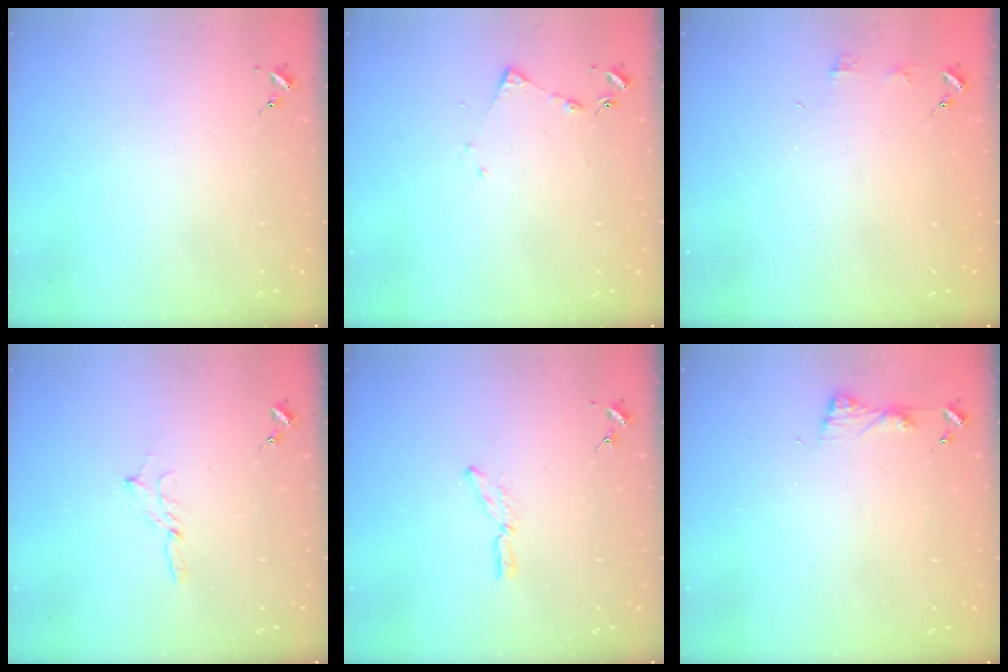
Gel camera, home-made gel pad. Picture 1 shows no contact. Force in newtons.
{"total": 4.1, "press": 4.1, "slide": 0.5}
{"total": 3.9, "press": 3.8, "slide": 0.5}
{"total": 2.5, "press": 2.5, "slide": 0.2}
{"total": 6.4, "press": 6.4, "slide": 0.3}
{"total": 5.0, "press": 4.9, "slide": 0.6}